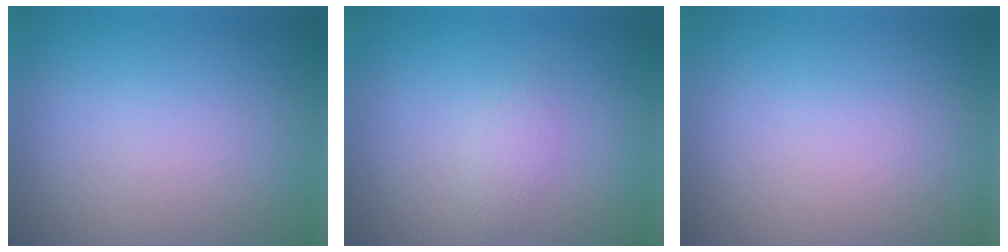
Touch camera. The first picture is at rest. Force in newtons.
{"total": 1.1, "press": 1.1, "slide": 0.1}
{"total": 0.0}